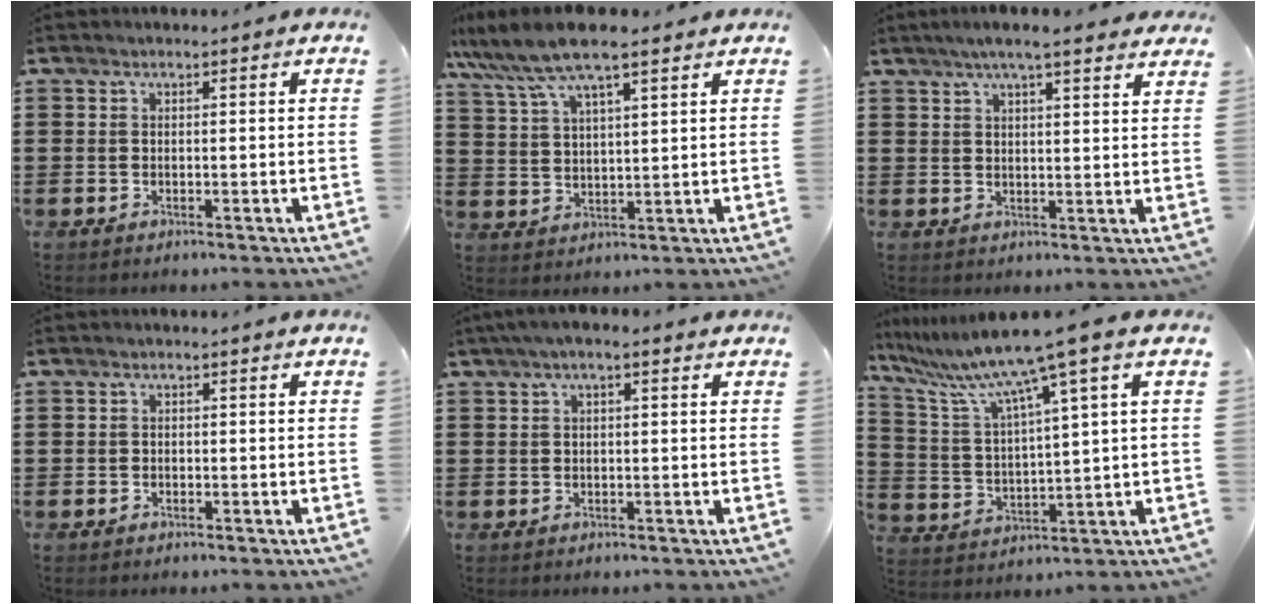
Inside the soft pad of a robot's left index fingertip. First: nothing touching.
{"total": 8.4, "force": [6.5, 1.6, 5.1], "torque": [-0.117, -0.010, 0.116]}
{"total": 5.1, "force": [4.2, 0.1, 2.9], "torque": [-0.067, -0.004, 0.073]}
{"total": 0.8, "force": [-0.6, 0.4, 0.1], "torque": [-0.004, 0.003, -0.015]}
{"total": 1.7, "force": [0.3, 0.3, 1.6], "torque": [-0.030, 0.001, 0.005]}
{"total": 10.4, "force": [7.4, -0.9, 7.2], "torque": [-0.168, -0.044, 0.117]}